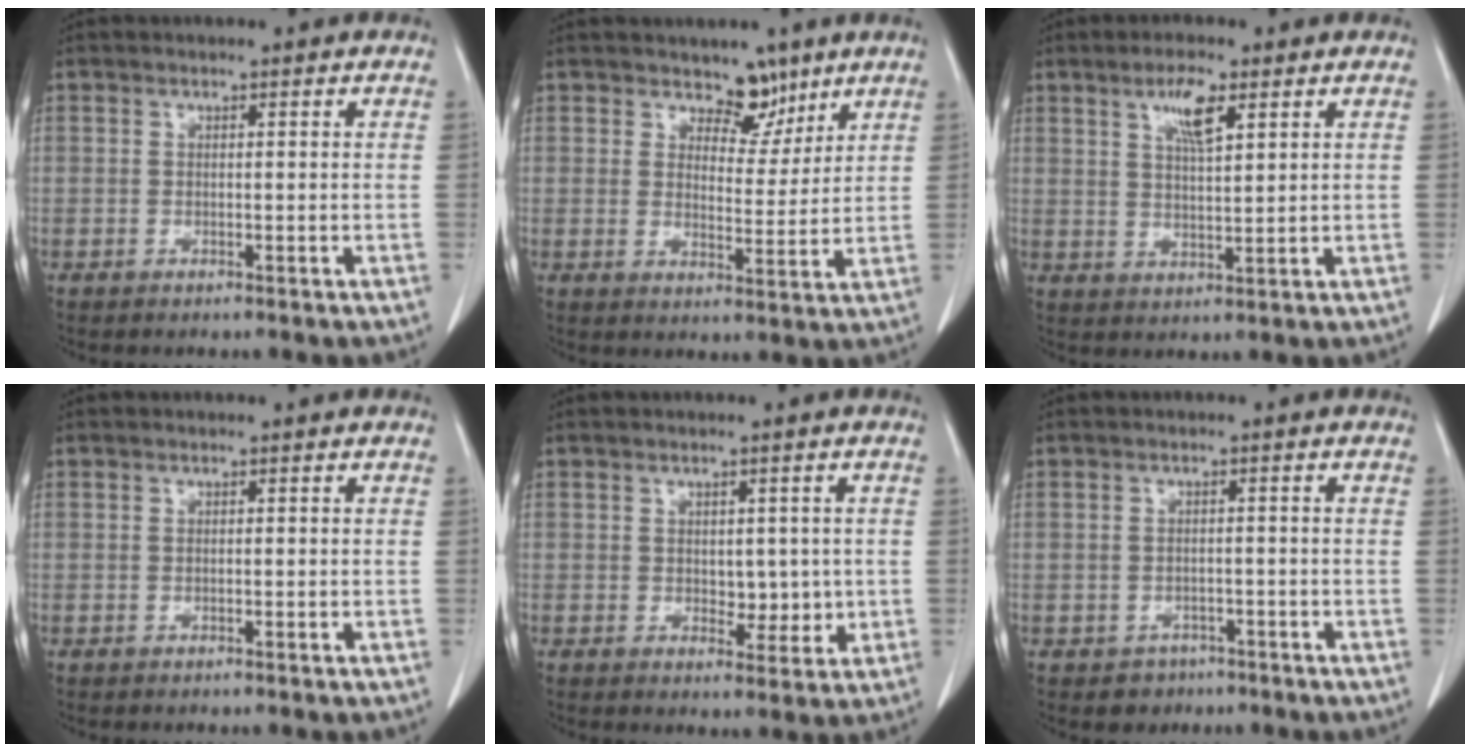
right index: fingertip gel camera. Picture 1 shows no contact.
{"total": 6.4, "force": [4.6, 3.6, 2.7], "torque": [-0.032, -0.004, 0.078]}
{"total": 5.7, "force": [2.9, 1.4, 4.7], "torque": [-0.088, 0.001, 0.054]}
{"total": 0.0}
{"total": 4.9, "force": [0.0, 3.0, 3.9], "torque": [-0.051, 0.003, 0.013]}
{"total": 3.3, "force": [-1.9, 2.7, 0.5], "torque": [-0.006, 0.009, -0.021]}